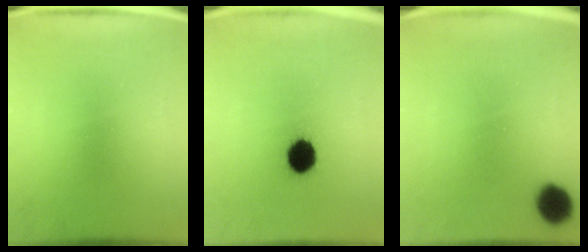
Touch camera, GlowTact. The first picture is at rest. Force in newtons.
{"total": 8.4}
{"total": 6.8}